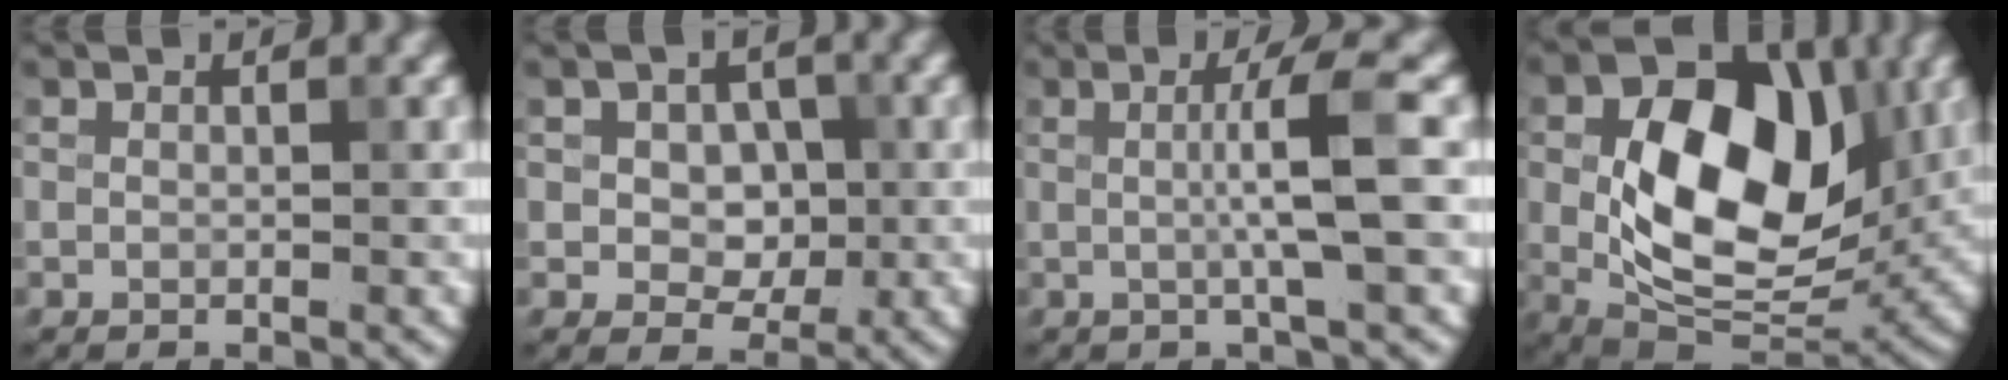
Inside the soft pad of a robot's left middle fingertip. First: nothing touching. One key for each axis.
{"total": 4.0, "fx": 0.3, "fy": 3.1, "fz": 2.5, "tx": -0.035, "ty": 0.000, "tz": -0.007}
{"total": 4.6, "fx": 0.2, "fy": 0.5, "fz": 4.5, "tx": -0.072, "ty": 0.003, "tz": -0.001}
{"total": 14.2, "fx": 1.5, "fy": 8.8, "fz": 11.0, "tx": -0.173, "ty": -0.005, "tz": 0.024}